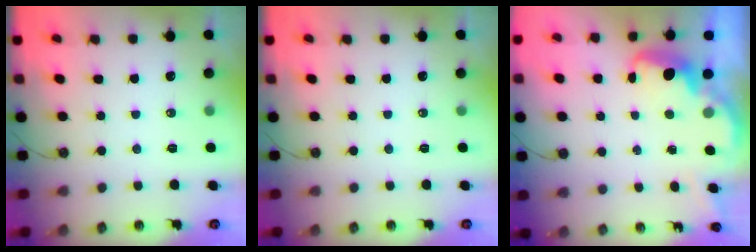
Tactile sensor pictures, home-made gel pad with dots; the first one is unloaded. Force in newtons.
{"total": 0.0}
{"total": 2.5, "press": 2.5, "slide": 0.4}